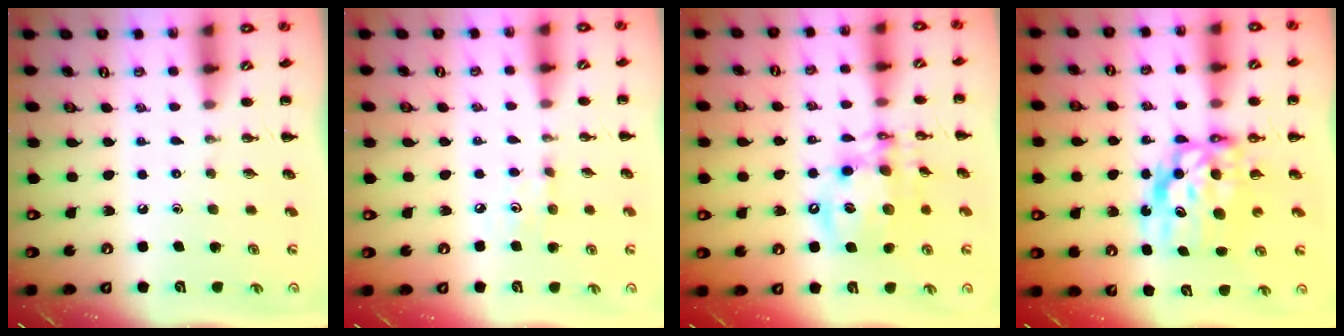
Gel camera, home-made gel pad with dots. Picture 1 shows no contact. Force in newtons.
{"total": 4.3, "press": 4.0, "slide": 1.4}
{"total": 14.1, "press": 13.8, "slide": 3.0}
{"total": 9.7, "press": 9.3, "slide": 2.7}